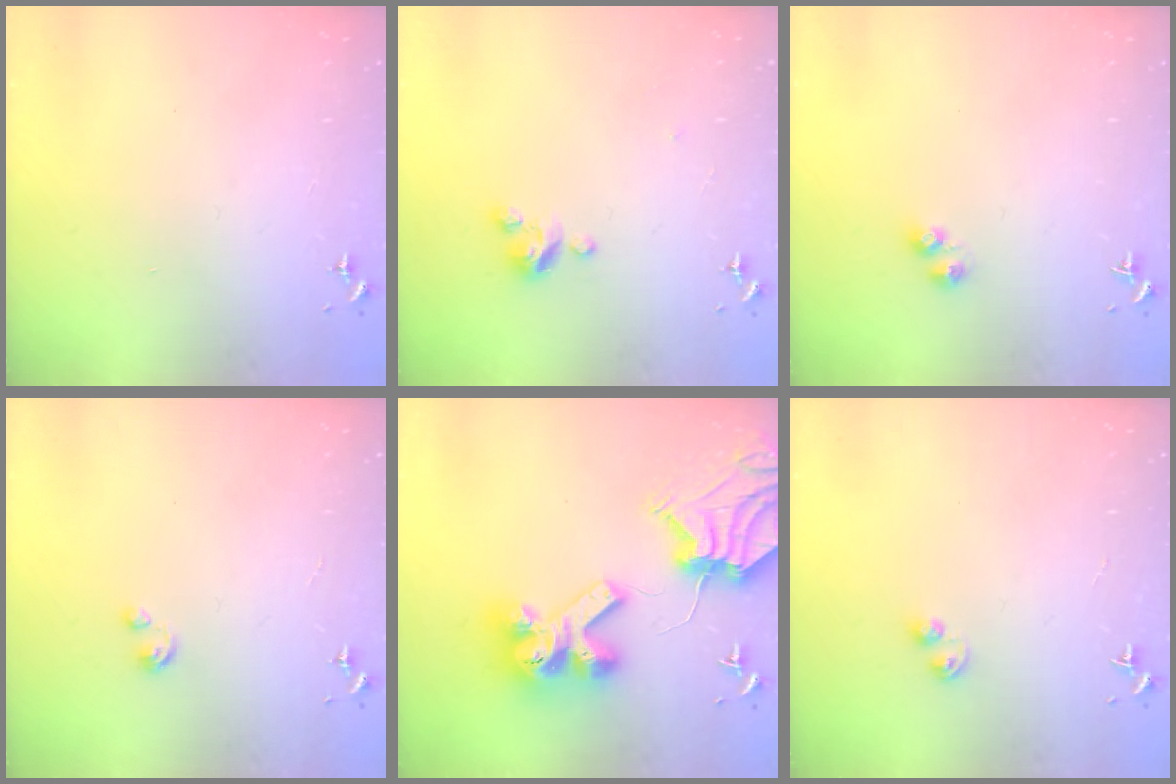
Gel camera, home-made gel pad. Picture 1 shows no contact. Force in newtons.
{"total": 5.3, "press": 5.3, "slide": 0.4}
{"total": 2.5, "press": 2.4, "slide": 0.6}
{"total": 1.9, "press": 1.9, "slide": 0.1}
{"total": 17.7, "press": 17.6, "slide": 2.3}
{"total": 2.7, "press": 2.7, "slide": 0.4}